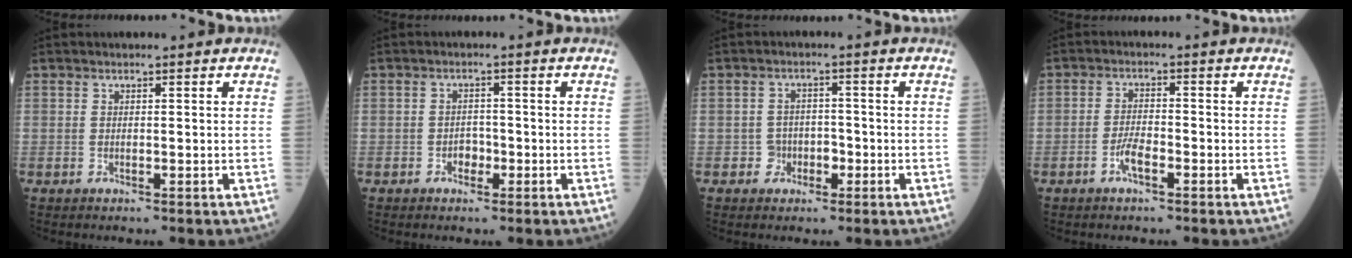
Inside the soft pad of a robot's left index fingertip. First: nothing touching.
{"total": 1.9, "force": [-0.9, 1.3, 1.0], "torque": [-0.009, 0.007, -0.016]}
{"total": 2.9, "force": [-1.2, 2.5, 0.6], "torque": [-0.002, 0.011, -0.022]}
{"total": 3.0, "force": [-1.7, 0.8, 2.3], "torque": [-0.045, 0.002, -0.034]}